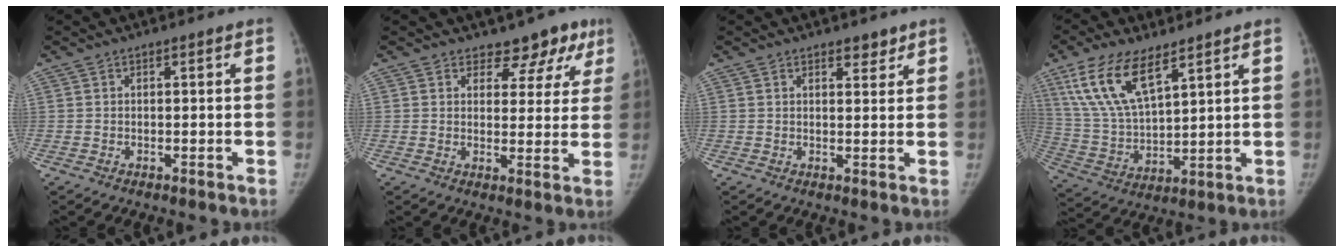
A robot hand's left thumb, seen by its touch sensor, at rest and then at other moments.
{"total": 7.7, "force": [5.7, 4.7, 2.0], "torque": [0.021, -0.029, 0.057]}
{"total": 2.4, "force": [1.8, 1.1, 1.1], "torque": [-0.002, -0.013, 0.025]}
{"total": 14.8, "force": [8.5, 6.0, 10.5], "torque": [-0.201, -0.028, 0.175]}